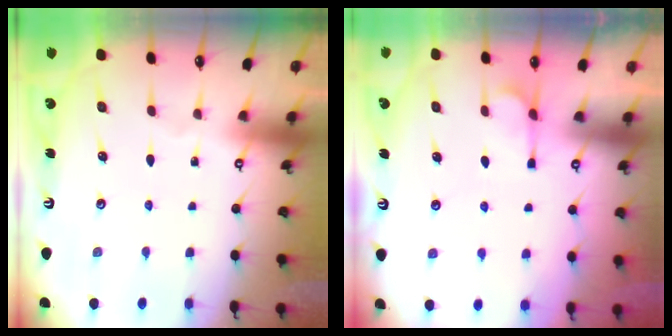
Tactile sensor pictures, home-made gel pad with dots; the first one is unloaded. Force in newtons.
{"total": 3.1, "press": 2.8, "slide": 1.3}